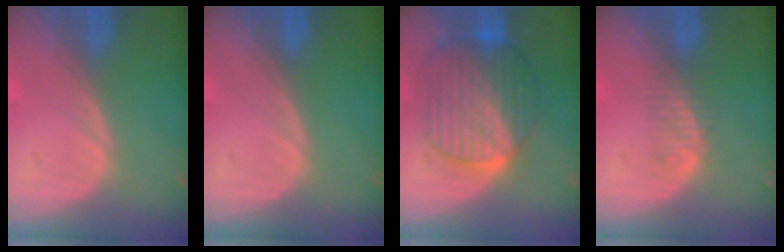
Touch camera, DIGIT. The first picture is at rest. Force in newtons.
{"total": 0.0}
{"total": 9.7, "press": 9.7, "slide": 0.6}
{"total": 2.2, "press": 2.0, "slide": 0.9}